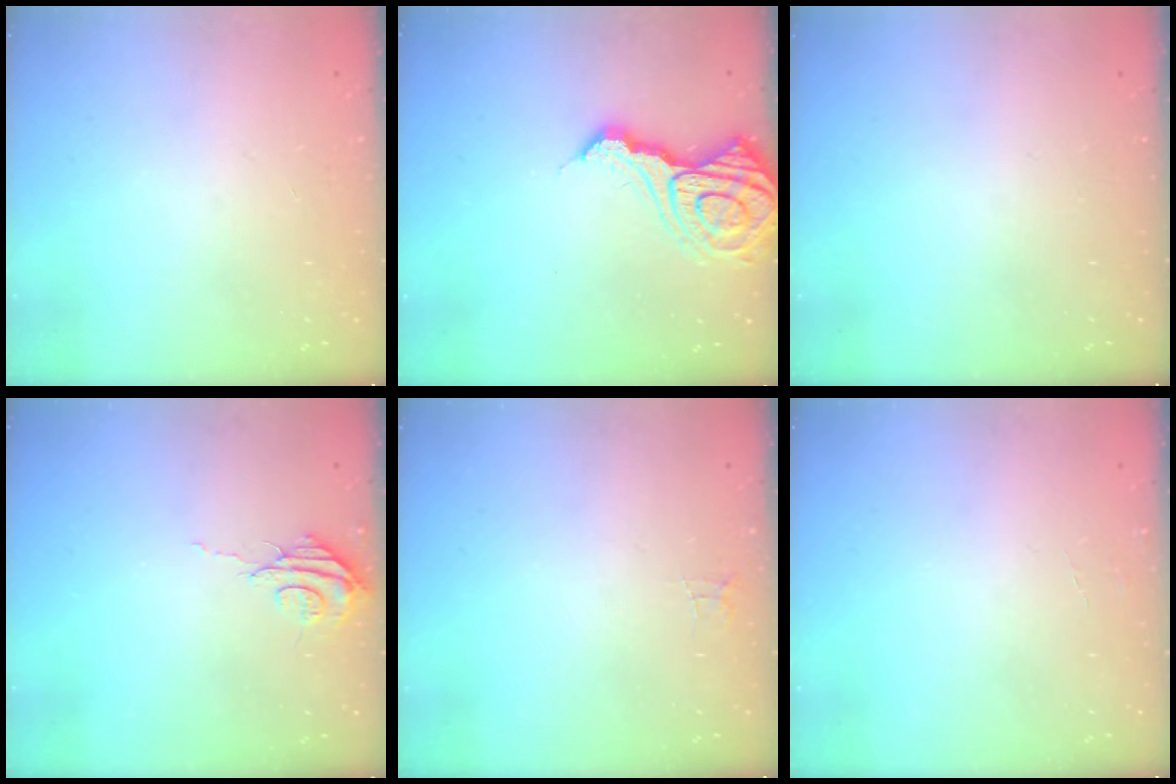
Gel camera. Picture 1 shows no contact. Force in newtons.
{"total": 13.5, "press": 13.5, "slide": 1.4}
{"total": 0.0}
{"total": 6.3, "press": 6.2, "slide": 0.5}
{"total": 2.9, "press": 2.9, "slide": 0.2}
{"total": 3.1, "press": 3.1, "slide": 0.2}